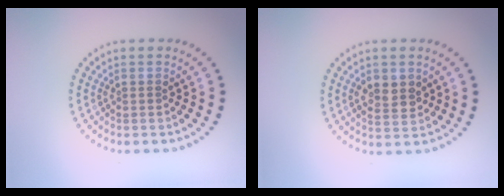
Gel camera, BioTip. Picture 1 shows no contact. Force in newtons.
{"total": 2.4, "press": 2.4, "slide": 0.3}